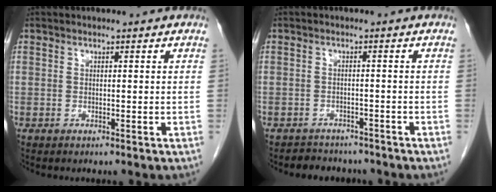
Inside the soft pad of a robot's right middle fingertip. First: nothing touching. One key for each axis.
{"total": 4.5, "fx": -4.0, "fy": 2.0, "fz": 0.2, "tx": -0.005, "ty": 0.005, "tz": -0.054}